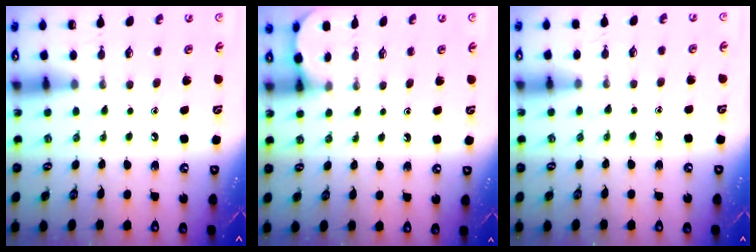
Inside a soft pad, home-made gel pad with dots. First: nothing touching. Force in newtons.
{"total": 2.4, "press": 2.4, "slide": 0.2}
{"total": 4.1, "press": 4.1, "slide": 0.5}